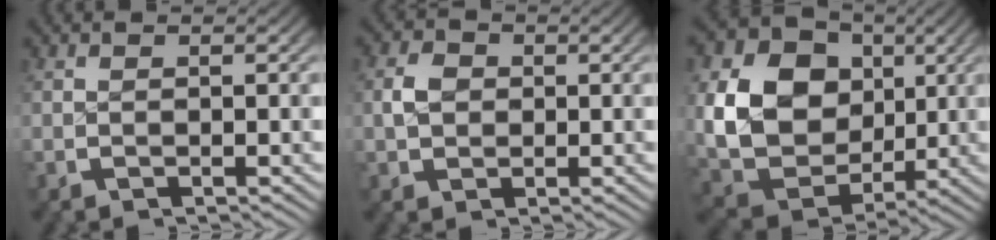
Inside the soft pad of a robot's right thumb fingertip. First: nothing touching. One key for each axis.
{"total": 2.5, "fx": 0.5, "fy": 2.3, "fz": 0.8, "tx": -0.019, "ty": -0.005, "tz": 0.012}
{"total": 15.0, "fx": 1.0, "fy": 12.3, "fz": 8.5, "tx": -0.191, "ty": -0.050, "tz": 0.029}